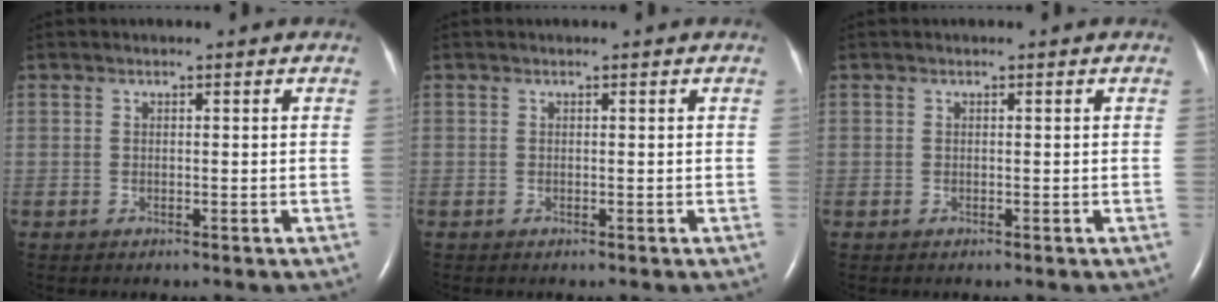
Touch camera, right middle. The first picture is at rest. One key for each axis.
{"total": 0.0}
{"total": 0.0}